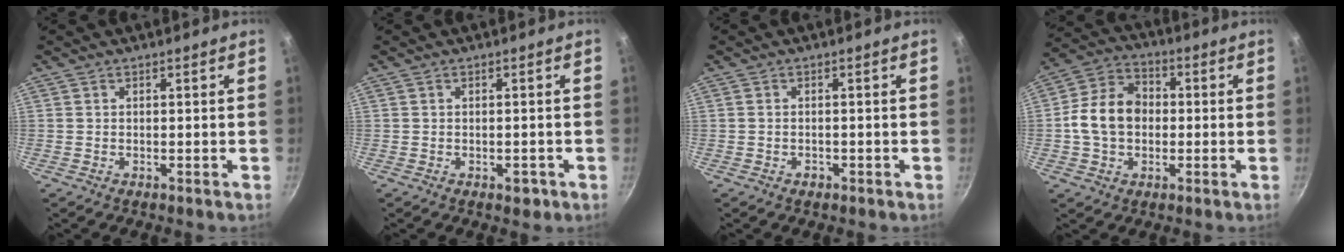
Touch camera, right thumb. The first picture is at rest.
{"total": 2.2, "force": [-1.1, 1.2, 1.6], "torque": [-0.016, 0.007, -0.010]}
{"total": 1.2, "force": [-0.7, 0.8, 0.6], "torque": [-0.010, 0.005, -0.008]}
{"total": 11.5, "force": [-0.5, 8.7, 7.4], "torque": [-0.109, 0.026, -0.024]}